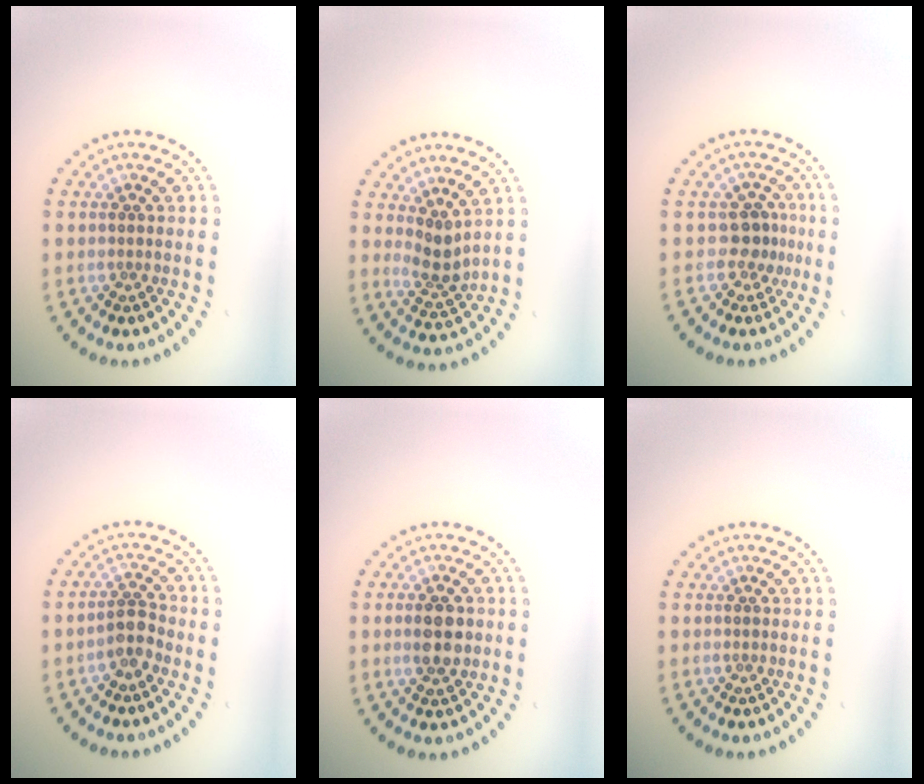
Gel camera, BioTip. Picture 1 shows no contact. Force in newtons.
{"total": 2.2, "press": 1.7, "slide": 1.4}
{"total": 2.3, "press": 1.6, "slide": 1.6}
{"total": 2.1, "press": 1.7, "slide": 1.2}
{"total": 3.3, "press": 3.2, "slide": 0.2}
{"total": 0.0}